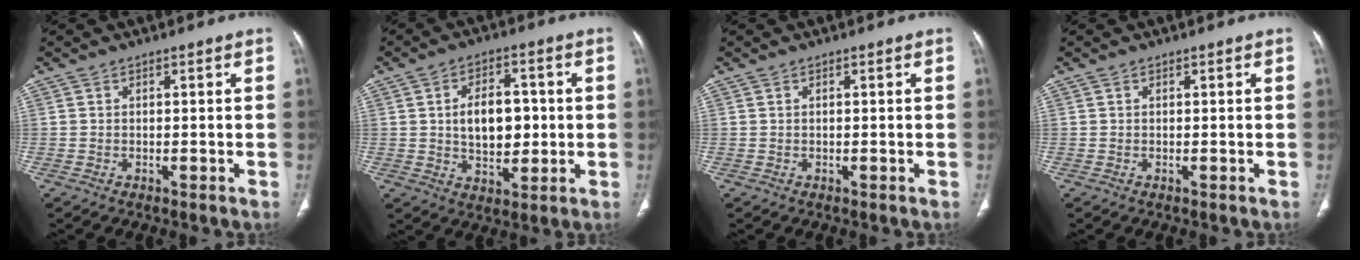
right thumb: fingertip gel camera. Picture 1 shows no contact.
{"total": 9.8, "force": [0.4, 6.1, 7.6], "torque": [-0.094, 0.005, 0.011]}
{"total": 0.0}
{"total": 0.0}